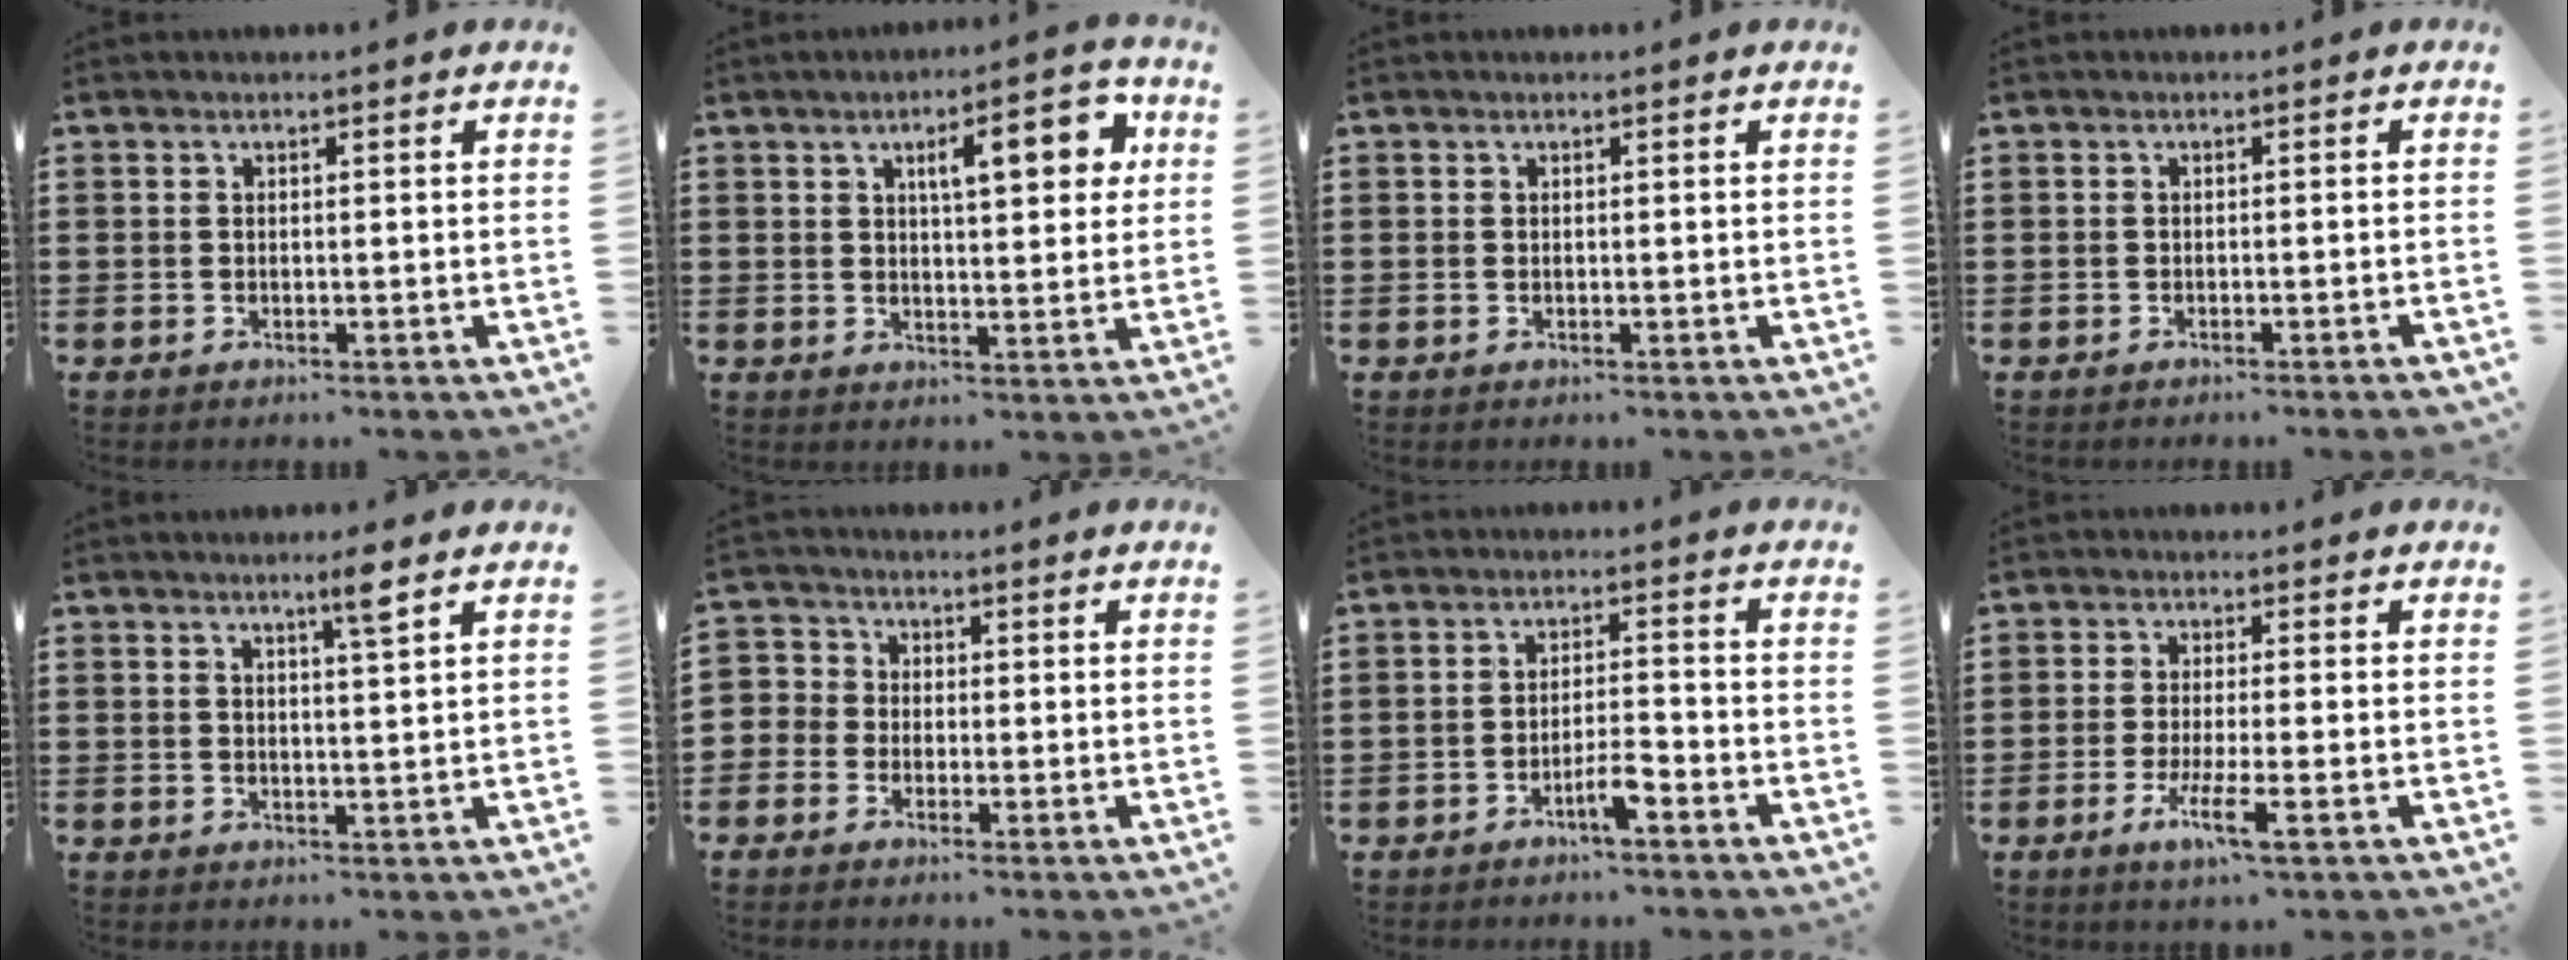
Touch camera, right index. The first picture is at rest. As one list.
[{"total": 8.1, "force": [3.2, 2.6, 6.9], "torque": [-0.101, -0.005, 0.043]}, {"total": 0.0}, {"total": 0.8, "force": [-0.7, -0.1, 0.4], "torque": [-0.007, -0.002, -0.015]}, {"total": 3.3, "force": [2.2, -0.4, 2.4], "torque": [-0.034, -0.011, 0.033]}, {"total": 2.8, "force": [-1.5, 2.3, 0.2], "torque": [-0.025, 0.002, -0.038]}, {"total": 4.0, "force": [-2.6, 0.5, 3.0], "torque": [-0.058, 0.004, -0.050]}, {"total": 5.3, "force": [-2.5, 0.4, 4.7], "torque": [-0.096, -0.016, -0.047]}]